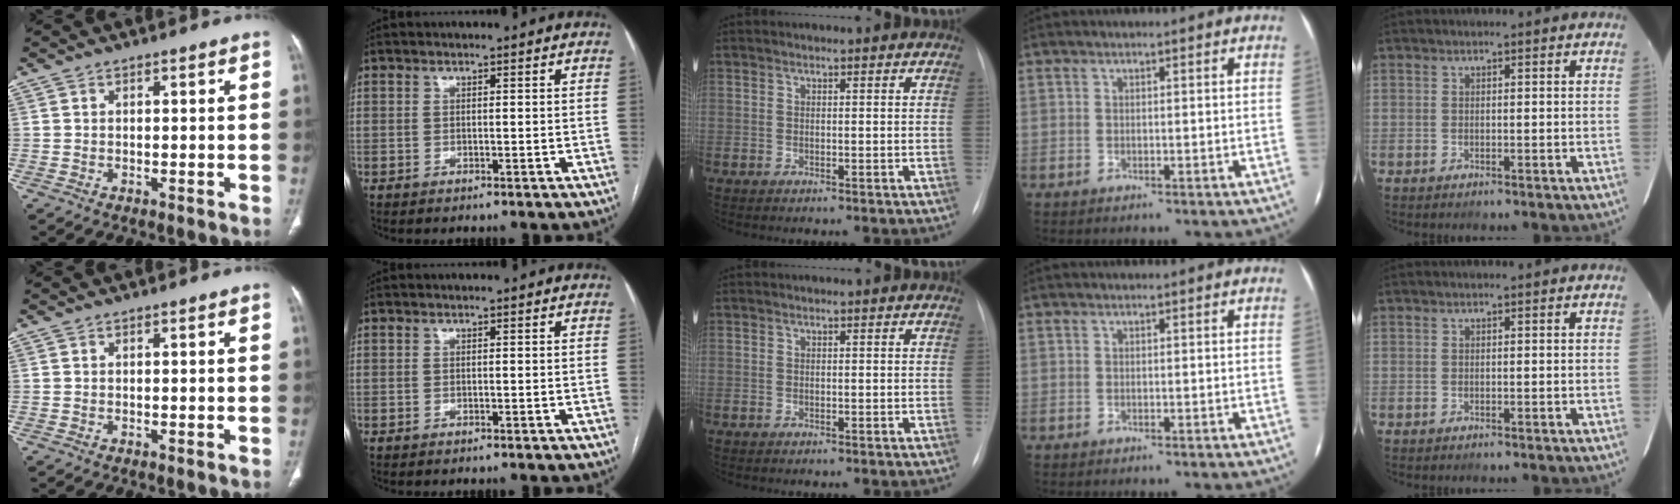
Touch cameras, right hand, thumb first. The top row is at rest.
{}